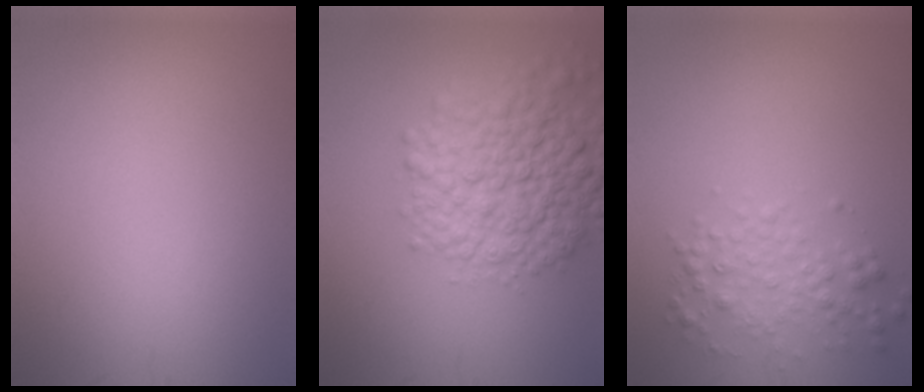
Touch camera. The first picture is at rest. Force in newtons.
{"total": 8.3, "press": 8.3, "slide": 0.3}
{"total": 2.5, "press": 2.5, "slide": 0.1}